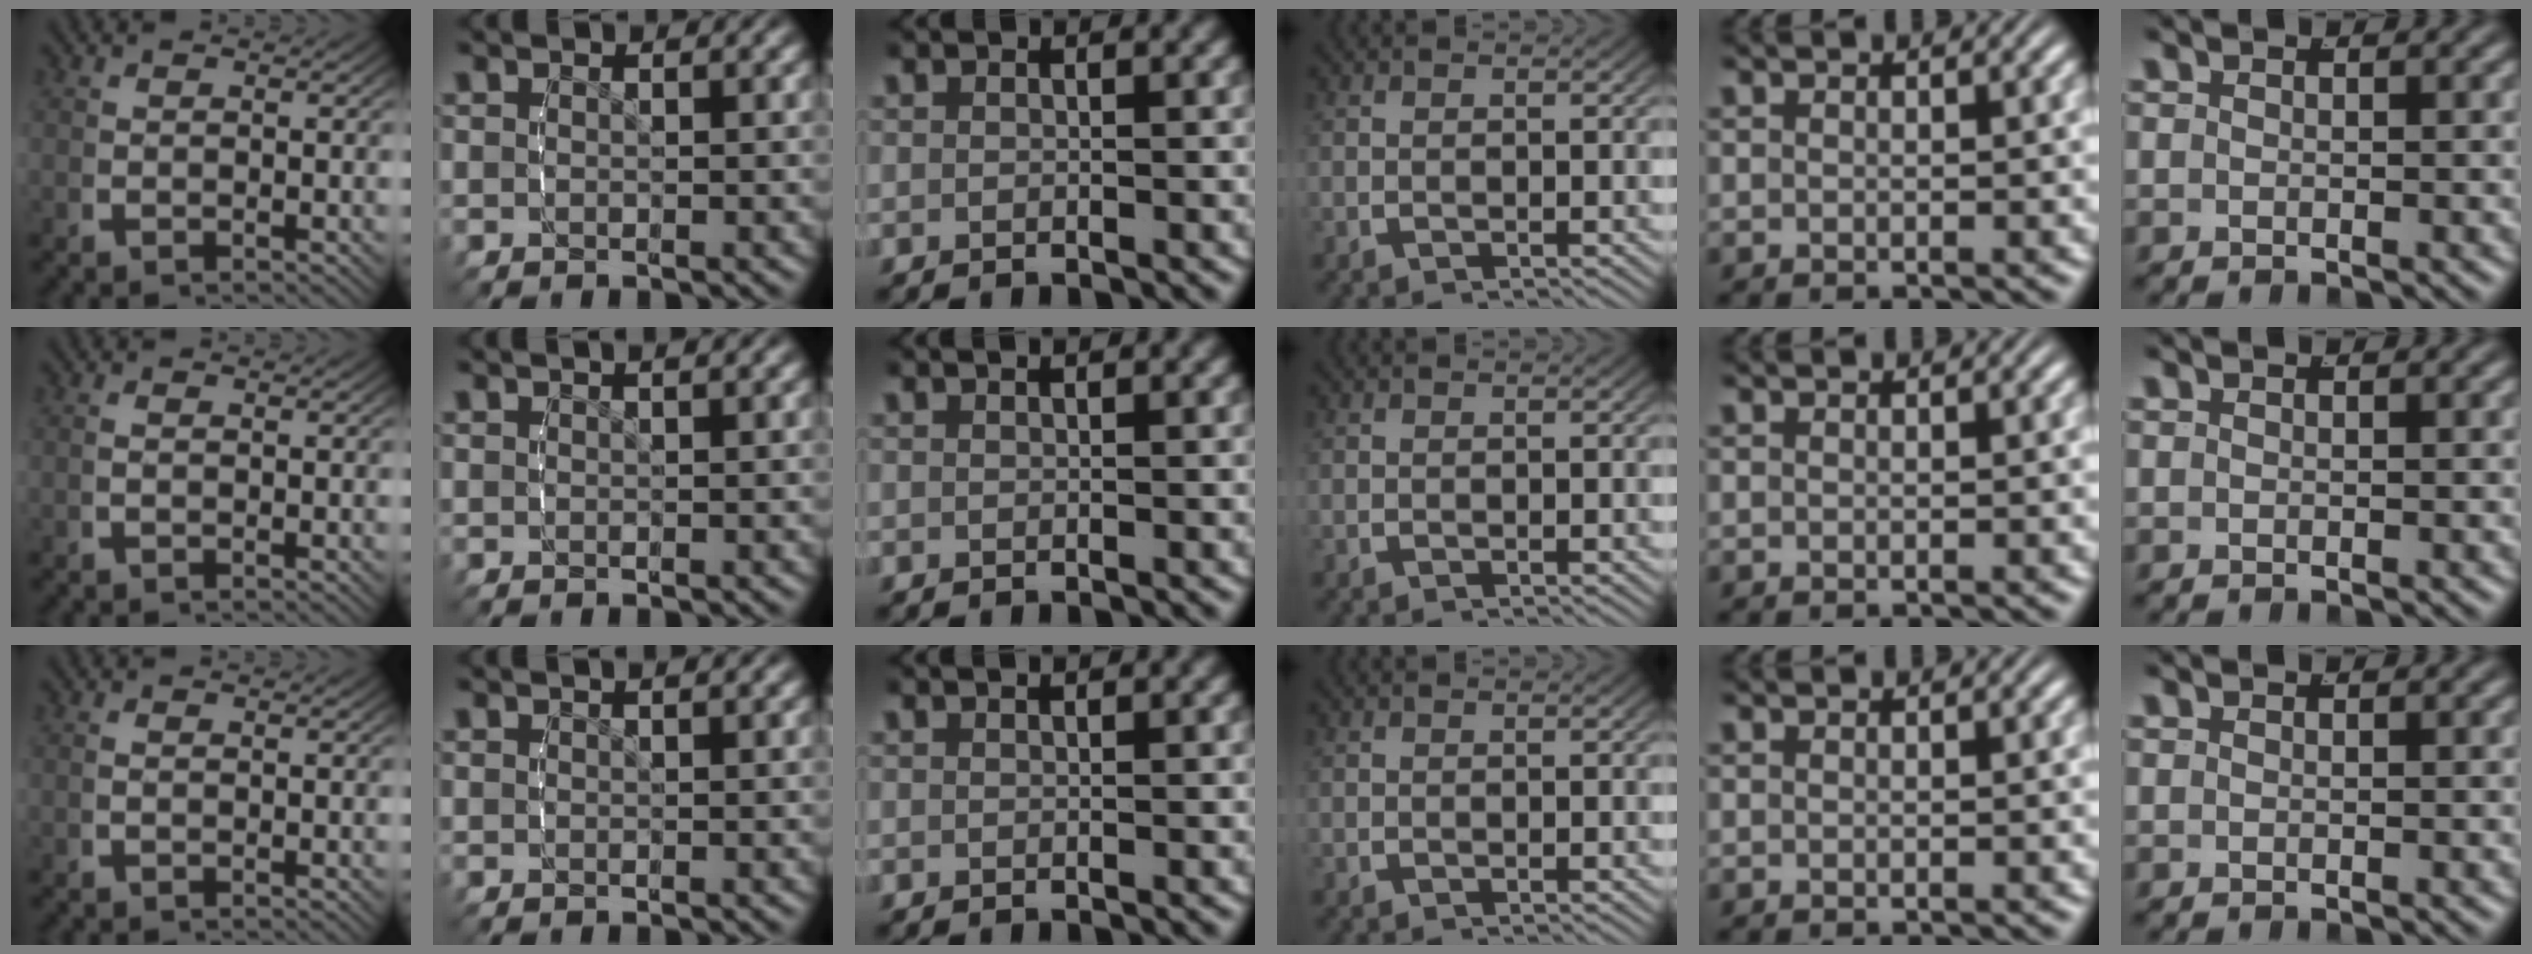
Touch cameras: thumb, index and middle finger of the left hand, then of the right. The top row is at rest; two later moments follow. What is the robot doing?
{"motion": "lift_and_place", "object": "glue stick"}